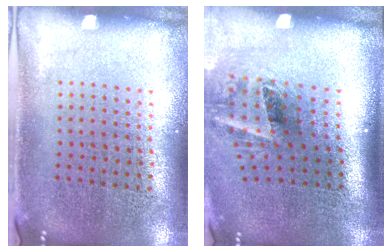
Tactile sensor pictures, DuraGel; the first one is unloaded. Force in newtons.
{"total": 2.1, "press": 1.3, "slide": 1.6}